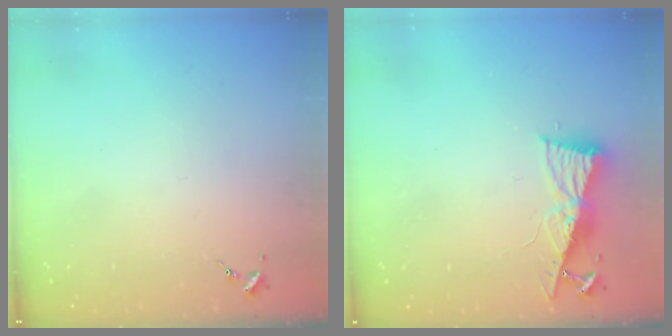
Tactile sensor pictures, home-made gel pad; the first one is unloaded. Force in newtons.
{"total": 8.6, "press": 8.6, "slide": 1.1}